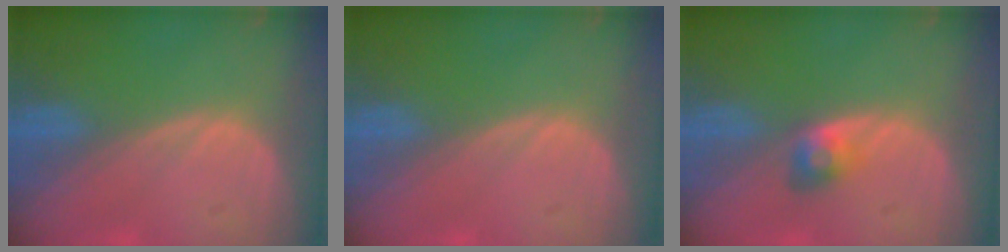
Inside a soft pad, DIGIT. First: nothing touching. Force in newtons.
{"total": 0.0}
{"total": 2.8, "press": 2.6, "slide": 1.2}